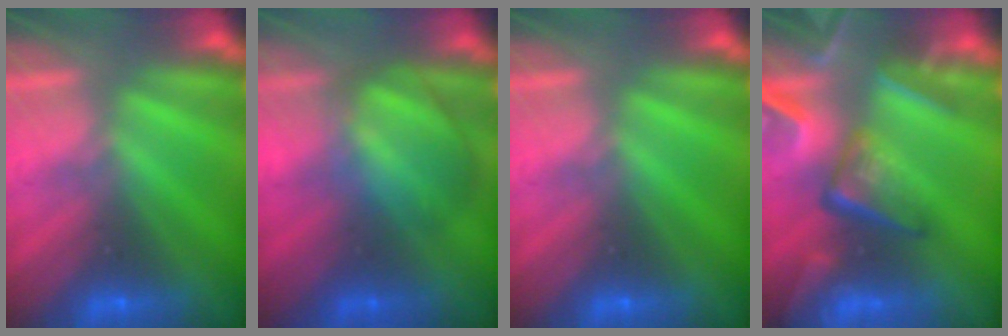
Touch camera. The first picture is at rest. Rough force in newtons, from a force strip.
{"total": 2.9}
{"total": 0.0}
{"total": 8.5}